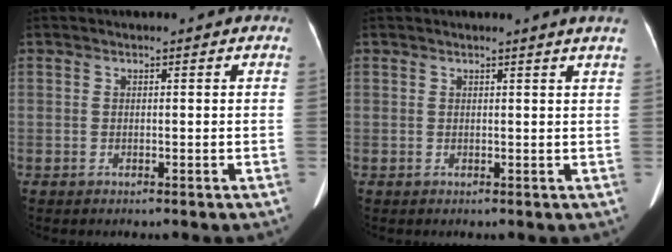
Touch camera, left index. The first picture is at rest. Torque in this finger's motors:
{"motor_torque": [-0.12, -1.37, 0.20, 0.05]}